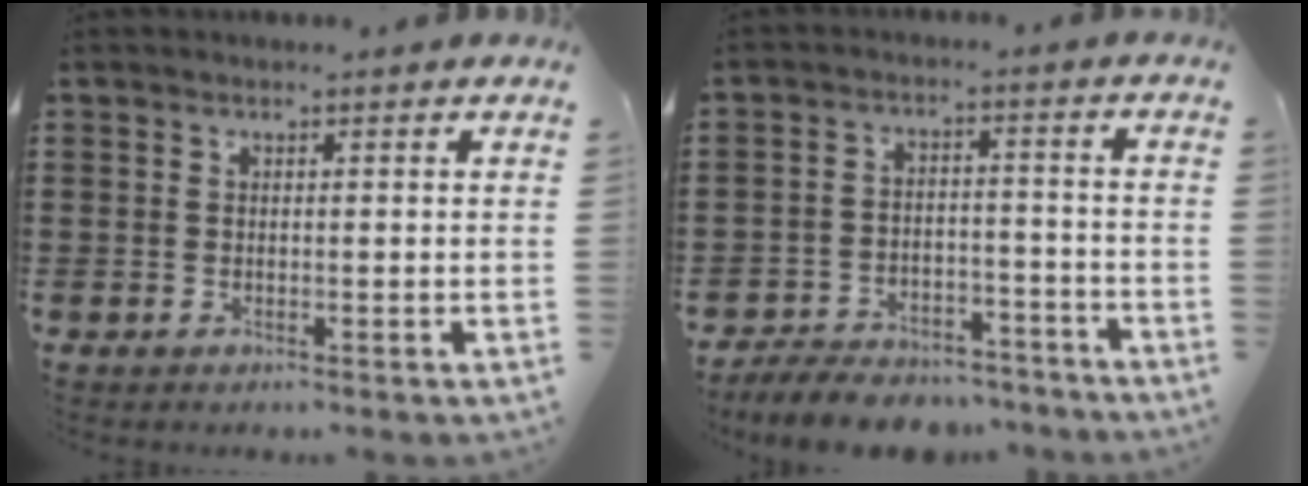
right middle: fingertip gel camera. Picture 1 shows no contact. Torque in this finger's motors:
{"motor_torque": [0.80, -0.70, 0.22, 0.12]}